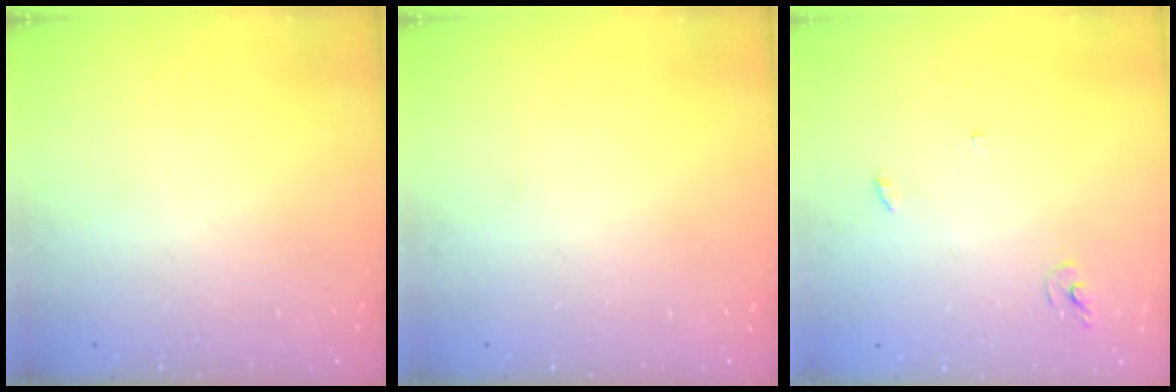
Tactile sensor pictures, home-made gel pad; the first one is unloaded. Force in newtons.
{"total": 0.0}
{"total": 2.9, "press": 2.9, "slide": 0.2}